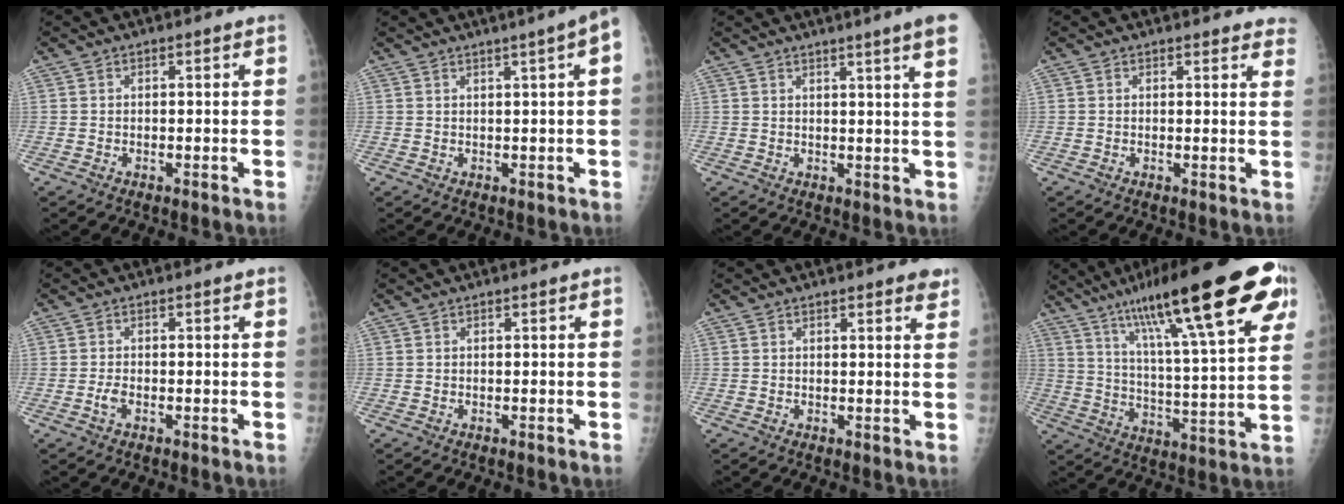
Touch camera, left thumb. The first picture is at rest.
{"total": 5.1, "force": [2.1, -0.3, 4.6], "torque": [-0.059, 0.010, 0.027]}
{"total": 8.2, "force": [5.4, -0.7, 6.2], "torque": [-0.074, -0.016, 0.051]}
{"total": 4.7, "force": [4.4, 1.4, 0.8], "torque": [0.021, -0.019, 0.025]}
{"total": 1.8, "force": [-0.8, 0.9, 1.4], "torque": [-0.029, 0.003, -0.017]}
{"total": 0.0}
{"total": 3.4, "force": [2.4, 1.0, 2.2], "torque": [-0.011, -0.005, 0.025]}
{"total": 29.0, "force": [15.9, 5.6, 23.7], "torque": [-0.355, -0.021, 0.246]}